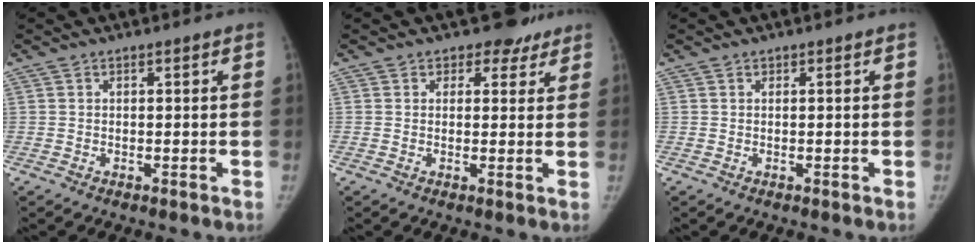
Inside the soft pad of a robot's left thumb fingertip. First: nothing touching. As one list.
[{"total": 4.0, "force": [2.9, 2.7, 0.2], "torque": [0.025, -0.014, 0.032]}, {"total": 0.0}]